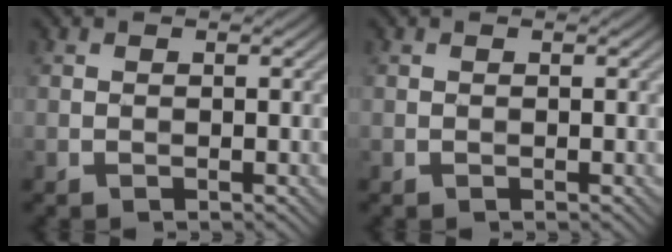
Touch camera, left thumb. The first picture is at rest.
{"total": 0.0}